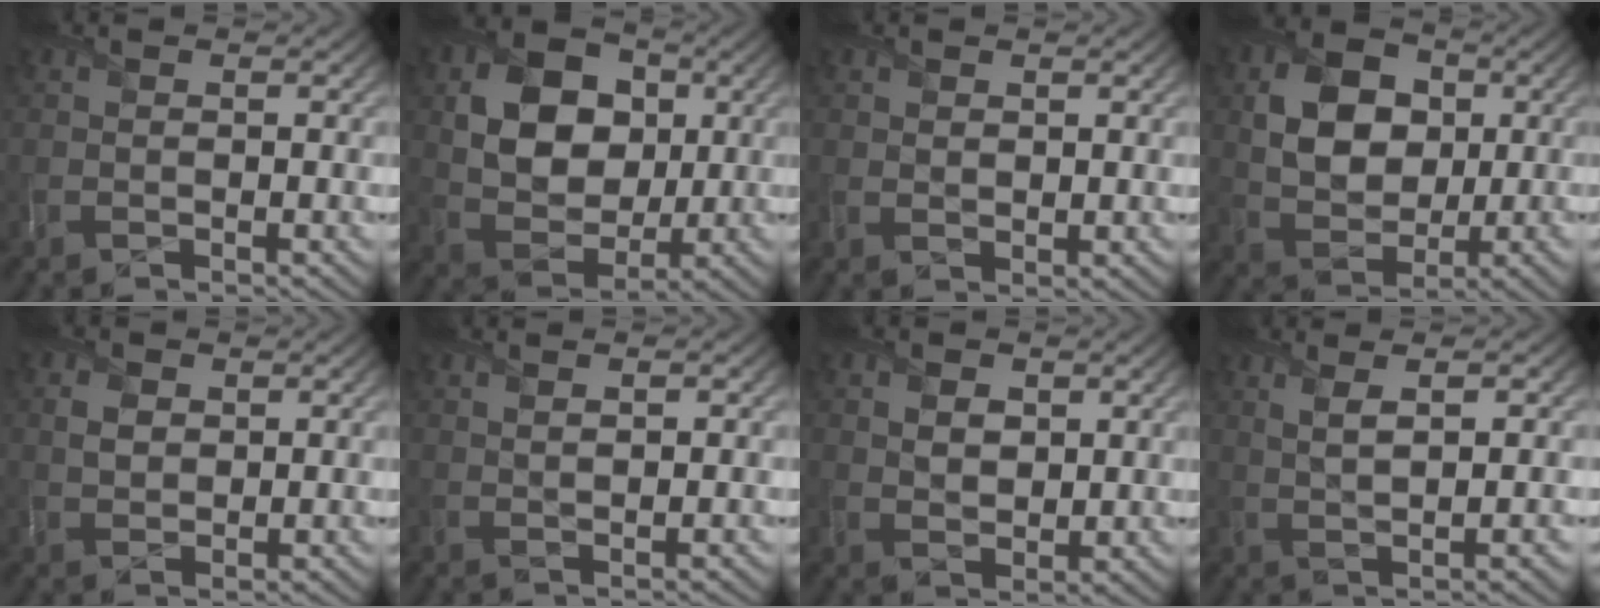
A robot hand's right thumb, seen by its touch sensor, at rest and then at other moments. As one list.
[{"total": 9.7, "force": [2.2, 7.3, 5.9], "torque": [-0.127, 0.003, 0.031]}, {"total": 1.3, "force": [0.9, 0.9, 0.4], "torque": [-0.008, -0.002, 0.020]}, {"total": 8.5, "force": [1.6, 6.3, 5.5], "torque": [-0.110, 0.006, 0.025]}, {"total": 2.5, "force": [1.0, 1.8, 1.4], "torque": [-0.033, 0.001, 0.018]}, {"total": 1.4, "force": [0.8, 0.1, 1.2], "torque": [-0.019, 0.002, 0.016]}, {"total": 3.6, "force": [1.6, 2.5, 2.0], "torque": [-0.045, -0.004, 0.026]}, {"total": 4.9, "force": [1.7, 1.1, 4.5], "torque": [-0.069, 0.016, 0.026]}]